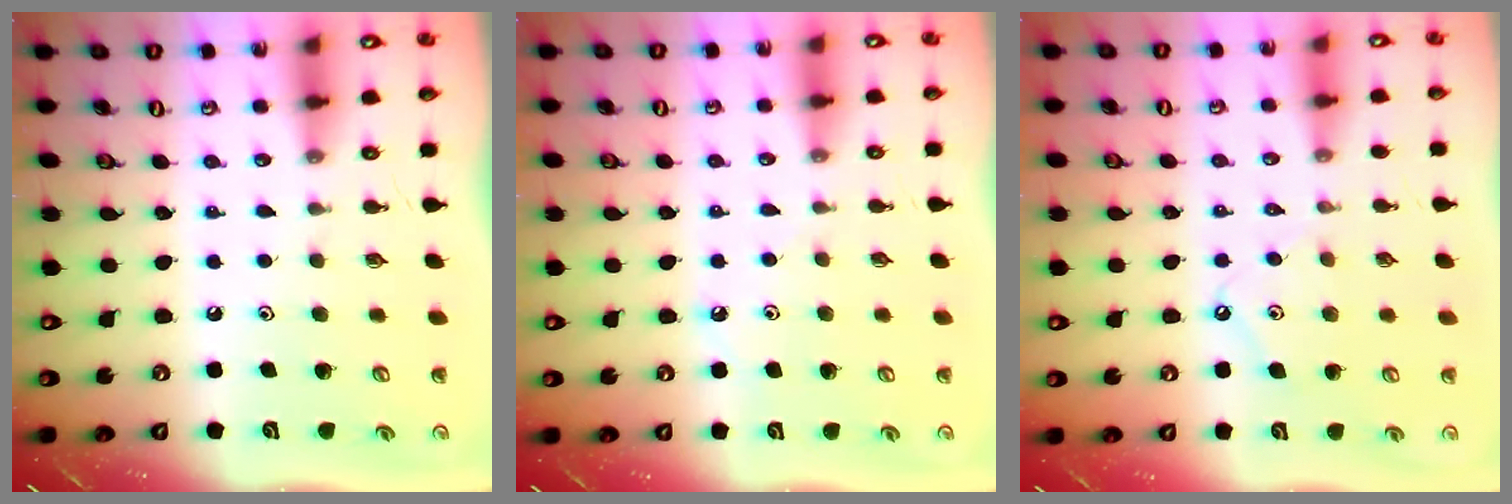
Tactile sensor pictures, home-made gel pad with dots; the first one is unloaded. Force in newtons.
{"total": 4.0, "press": 3.9, "slide": 0.5}
{"total": 6.2, "press": 6.2, "slide": 0.8}